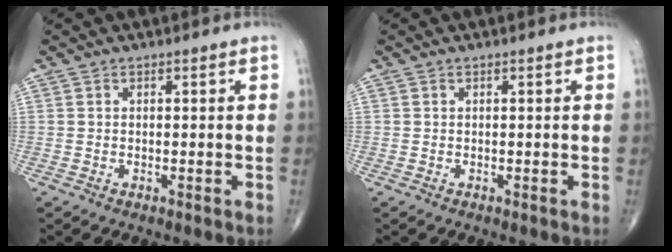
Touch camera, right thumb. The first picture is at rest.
{"total": 0.0}